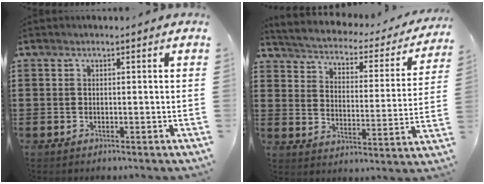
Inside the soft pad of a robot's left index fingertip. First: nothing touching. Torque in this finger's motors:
{"motor_torque": [2.14, 0.00, 0.62, 0.08]}